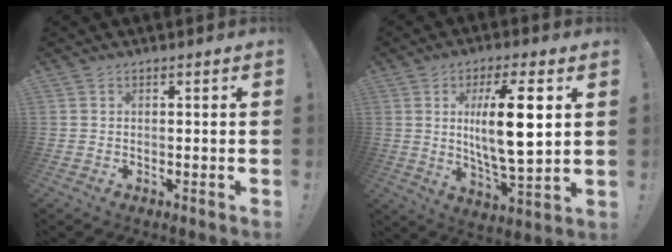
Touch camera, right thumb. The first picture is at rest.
{"total": 16.0, "force": [3.0, 4.0, 15.2], "torque": [-0.269, -0.018, 0.032]}